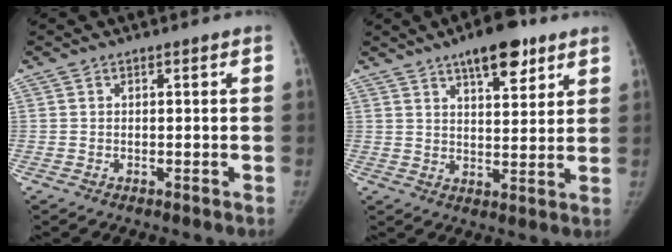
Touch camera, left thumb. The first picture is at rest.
{"total": 10.7, "force": [6.8, 4.2, 7.1], "torque": [-0.079, -0.033, 0.100]}